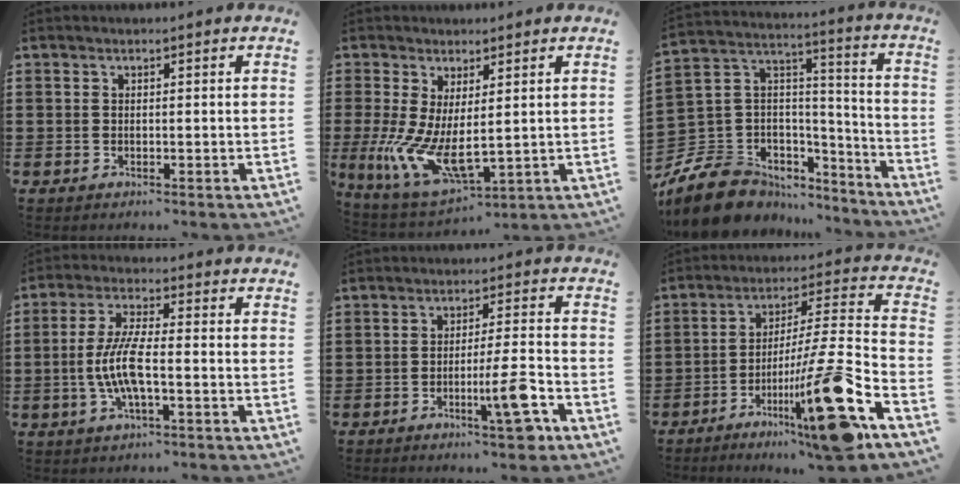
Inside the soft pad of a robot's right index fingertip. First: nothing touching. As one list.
[{"total": 8.6, "force": [-0.2, 3.1, 8.0], "torque": [-0.177, -0.030, 0.003]}, {"total": 10.8, "force": [-7.1, 7.5, 3.0], "torque": [-0.101, 0.008, -0.136]}, {"total": 7.6, "force": [-1.7, 2.2, 7.1], "torque": [-0.156, -0.009, -0.038]}, {"total": 8.6, "force": [-3.6, 1.0, 7.8], "torque": [-0.129, -0.002, -0.060]}, {"total": 18.6, "force": [-9.9, 0.3, 15.7], "torque": [-0.248, 0.009, -0.169]}]